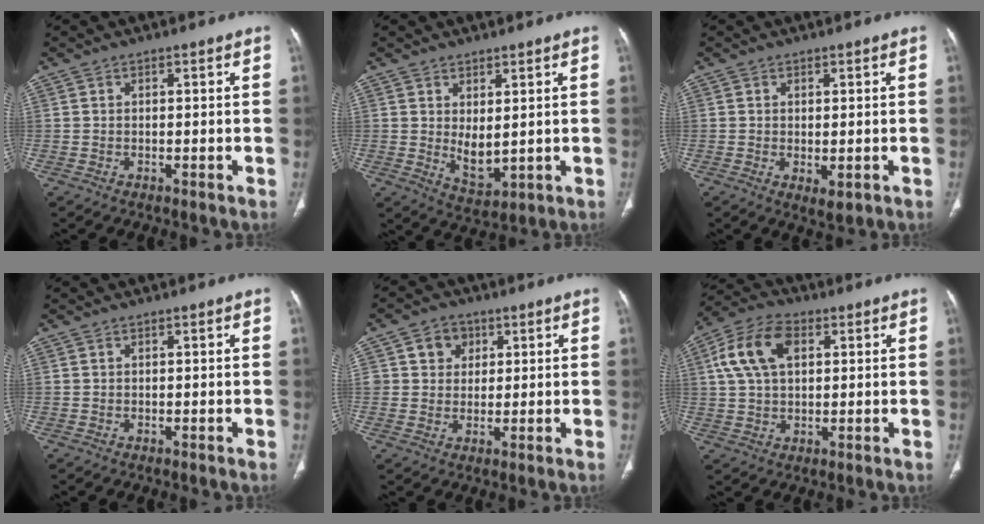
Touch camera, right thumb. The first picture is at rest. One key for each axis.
{"total": 5.2, "fx": 0.8, "fy": 2.5, "fz": 4.5, "tx": -0.068, "ty": -0.022, "tz": 0.029}
{"total": 2.6, "fx": -0.7, "fy": 1.1, "fz": 2.3, "tx": -0.035, "ty": -0.009, "tz": -0.001}
{"total": 0.0}
{"total": 5.5, "fx": 1.9, "fy": 4.8, "fz": 1.8, "tx": 0.001, "ty": -0.002, "tz": 0.029}
{"total": 11.5, "fx": 3.3, "fy": 6.9, "fz": 8.5, "tx": -0.165, "ty": 0.017, "tz": 0.057}